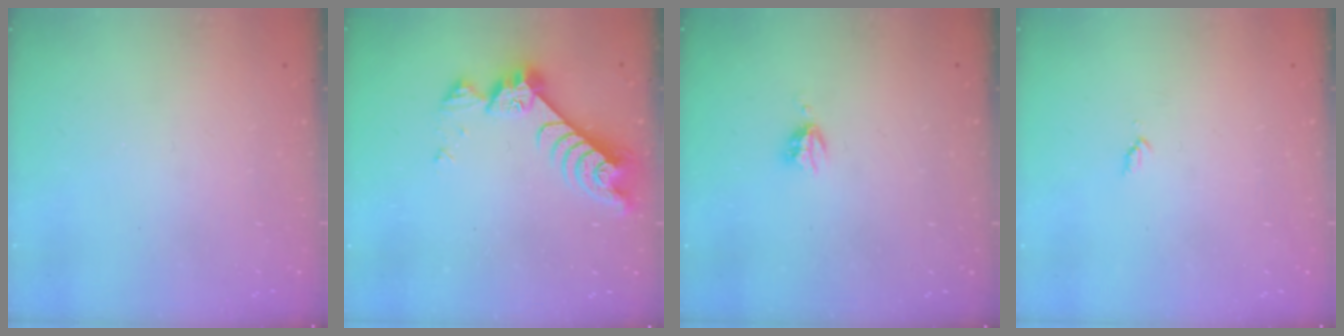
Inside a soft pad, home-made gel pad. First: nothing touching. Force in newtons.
{"total": 8.5, "press": 8.5, "slide": 0.9}
{"total": 3.1, "press": 3.0, "slide": 0.4}
{"total": 3.0, "press": 3.0, "slide": 0.4}